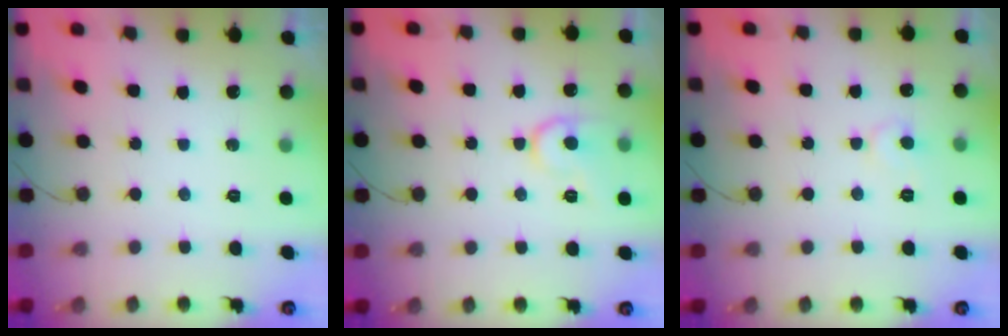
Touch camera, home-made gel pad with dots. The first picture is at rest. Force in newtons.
{"total": 11.2, "press": 11.2, "slide": 0.9}
{"total": 5.3, "press": 5.3, "slide": 0.4}